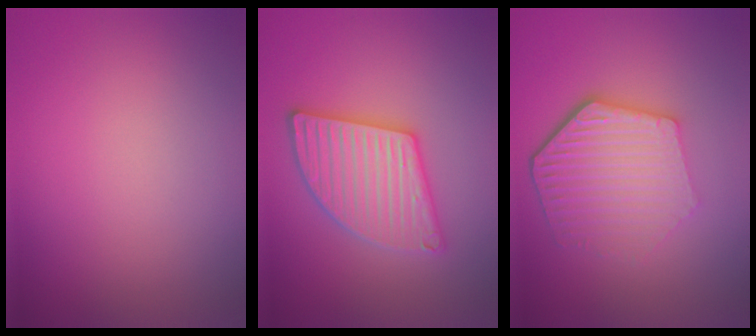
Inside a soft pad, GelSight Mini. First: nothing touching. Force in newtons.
{"total": 5.5, "press": 5.5, "slide": 0.7}
{"total": 6.1, "press": 4.5, "slide": 4.1}